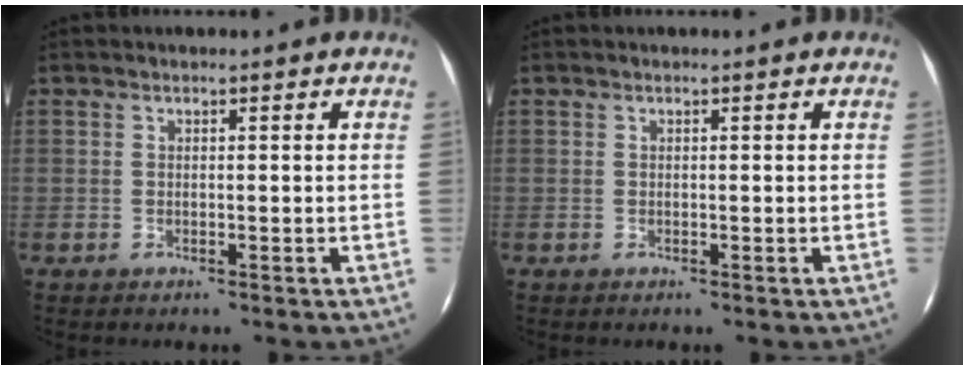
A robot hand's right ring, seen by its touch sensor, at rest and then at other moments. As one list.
[{"total": 0.0}]